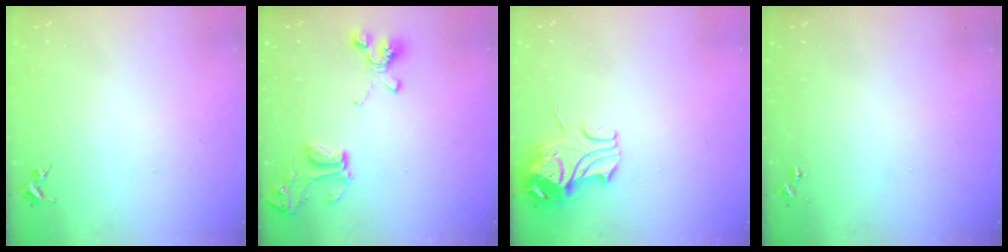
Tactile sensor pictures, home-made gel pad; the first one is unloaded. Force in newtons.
{"total": 16.0, "press": 15.9, "slide": 1.4}
{"total": 9.7, "press": 9.7, "slide": 1.0}
{"total": 0.0}